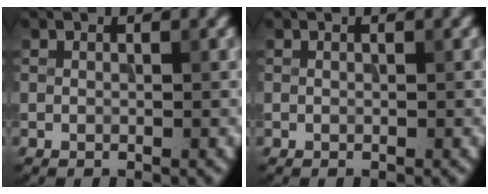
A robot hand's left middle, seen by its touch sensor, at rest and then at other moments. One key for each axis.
{"total": 0.0}